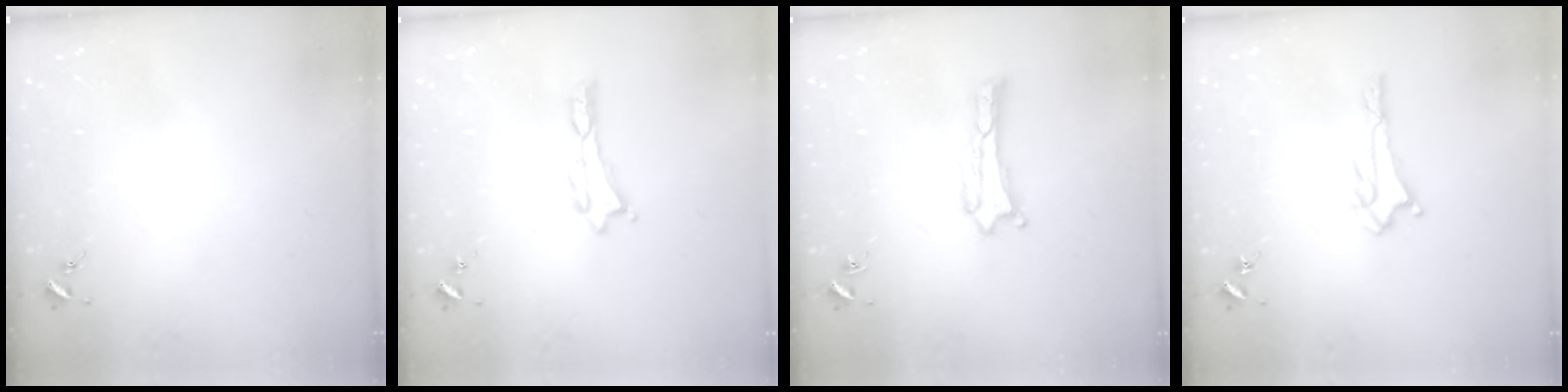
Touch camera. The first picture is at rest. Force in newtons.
{"total": 0.0}
{"total": 0.9, "press": 0.9, "slide": 0.0}
{"total": 1.7, "press": 1.7, "slide": 0.2}